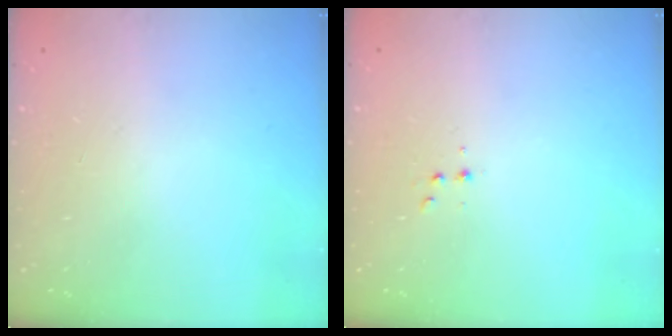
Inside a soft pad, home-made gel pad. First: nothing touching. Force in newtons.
{"total": 2.9, "press": 2.7, "slide": 1.1}